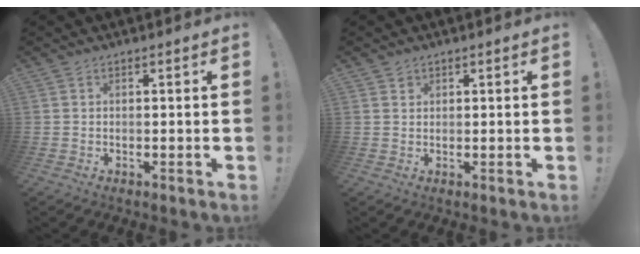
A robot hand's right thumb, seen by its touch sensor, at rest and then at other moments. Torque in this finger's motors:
{"motor_torque": [-0.23, 0.07, -0.22, 0.17, -0.17]}